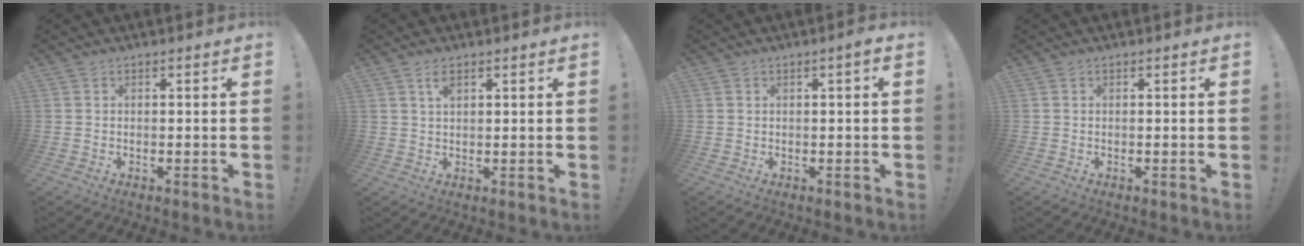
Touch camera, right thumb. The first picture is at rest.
{"total": 3.2, "force": [1.9, 1.2, 2.3], "torque": [-0.027, -0.009, 0.029]}
{"total": 2.1, "force": [0.3, -0.1, 2.0], "torque": [-0.021, -0.005, 0.001]}
{"total": 0.0}